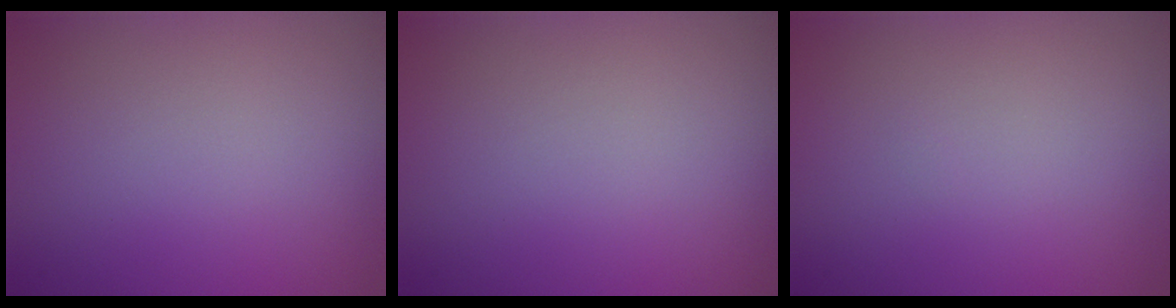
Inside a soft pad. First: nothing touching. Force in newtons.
{"total": 0.0}
{"total": 0.0}